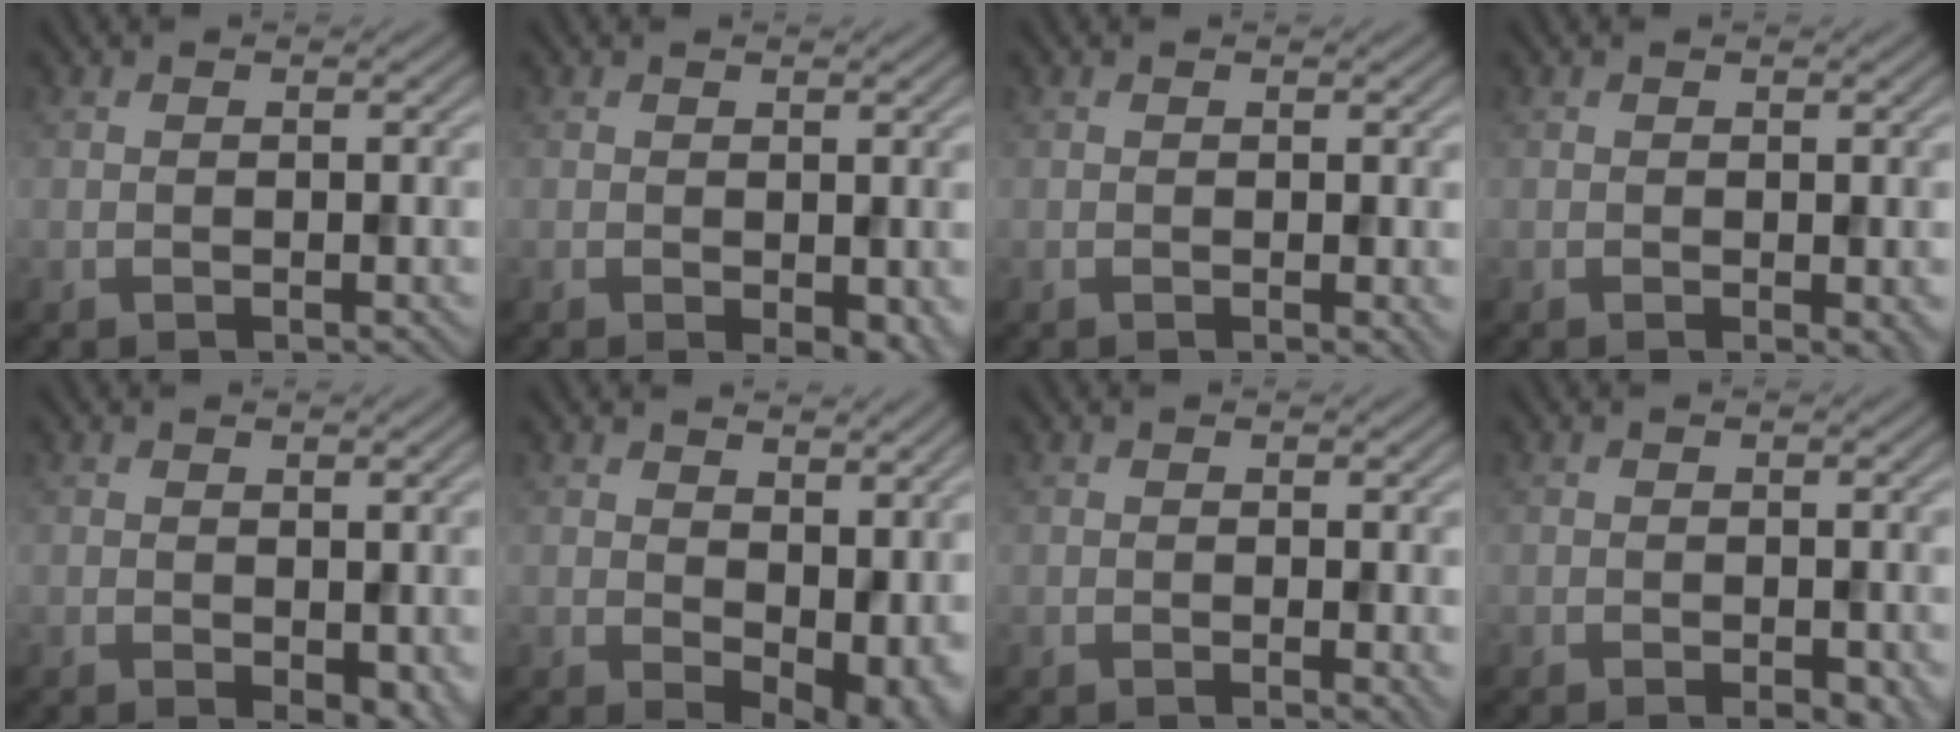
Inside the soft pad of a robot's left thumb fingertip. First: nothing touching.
{"total": 3.5, "force": [-0.9, 1.9, 2.8], "torque": [-0.035, -0.017, -0.006]}
{"total": 0.8, "force": [0.1, 0.2, 0.8], "torque": [-0.008, -0.005, 0.000]}
{"total": 1.3, "force": [-0.2, 0.4, 1.2], "torque": [-0.013, -0.009, -0.001]}
{"total": 3.8, "force": [-0.8, 2.2, 3.0], "torque": [-0.039, -0.016, -0.006]}
{"total": 10.1, "force": [1.2, 6.3, 7.7], "torque": [-0.109, -0.028, 0.043]}
{"total": 1.2, "force": [0.2, 0.3, 1.1], "torque": [-0.012, -0.007, 0.003]}
{"total": 2.6, "force": [-1.2, 1.1, 2.0], "torque": [-0.028, -0.008, -0.009]}